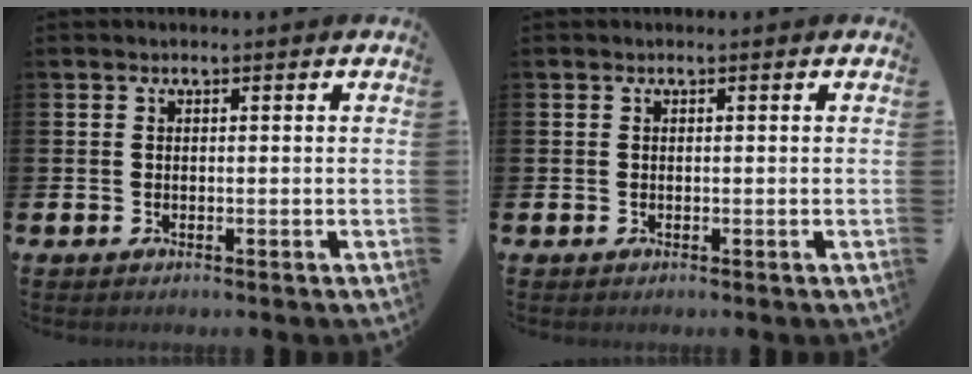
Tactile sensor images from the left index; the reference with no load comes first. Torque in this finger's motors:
{"motor_torque": [-0.09, 0.09, 0.00, 0.01]}